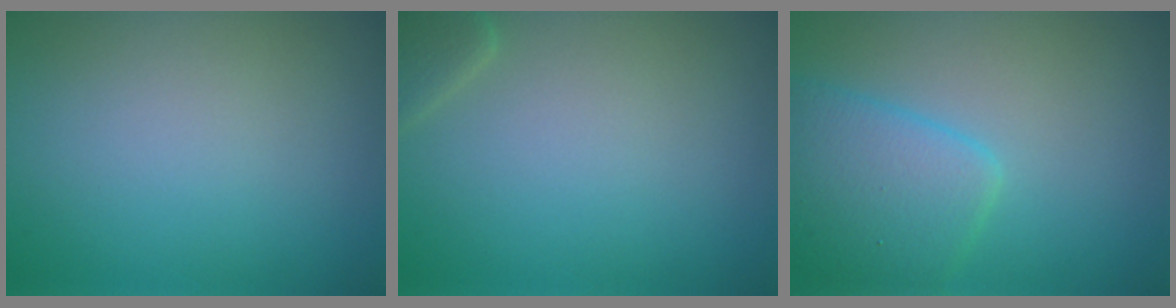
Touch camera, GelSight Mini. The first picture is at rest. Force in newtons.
{"total": 1.7, "press": 1.7, "slide": 0.2}
{"total": 5.1, "press": 5.1, "slide": 0.2}